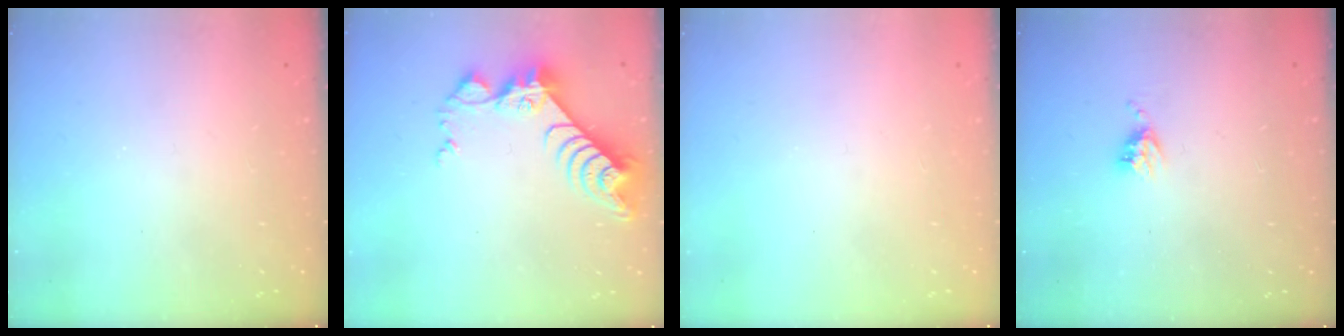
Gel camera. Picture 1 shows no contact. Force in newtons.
{"total": 9.3, "press": 9.3, "slide": 0.7}
{"total": 0.0}
{"total": 4.8, "press": 4.8, "slide": 0.4}